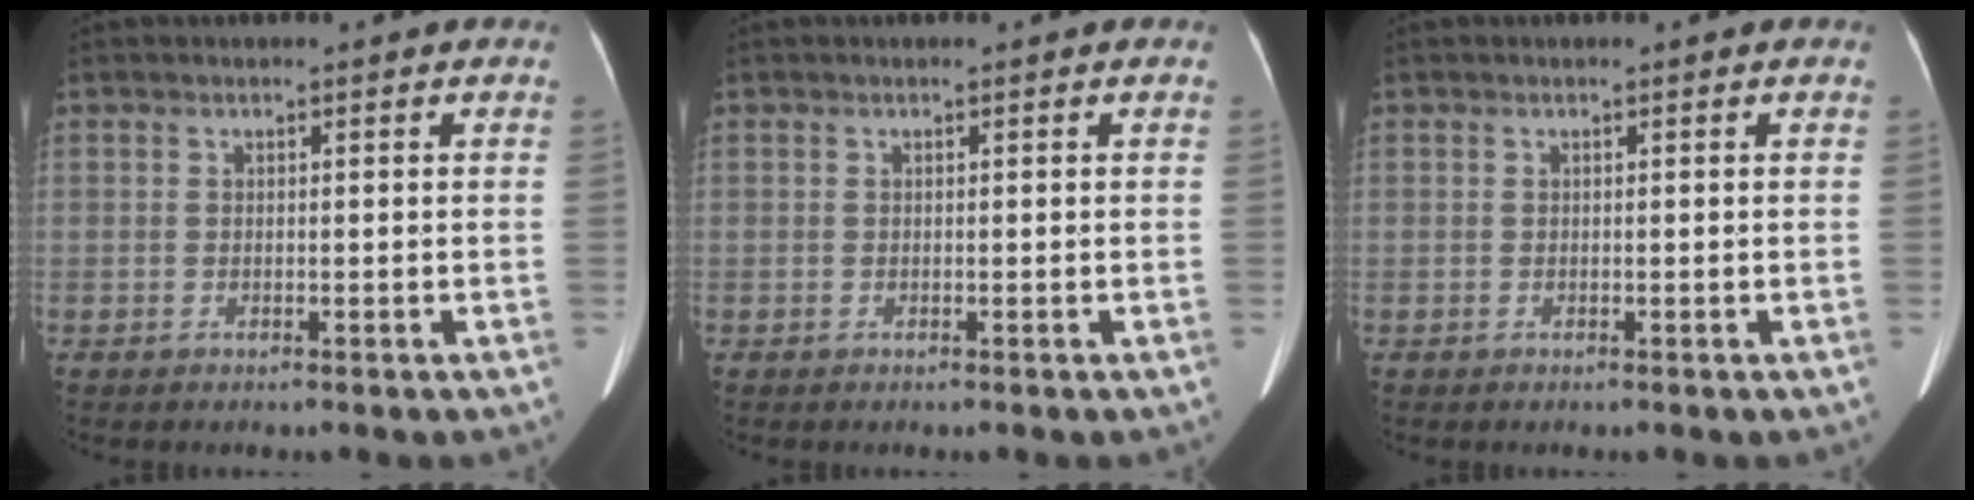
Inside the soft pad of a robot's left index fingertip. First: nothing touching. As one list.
[{"total": 0.0}, {"total": 0.0}]